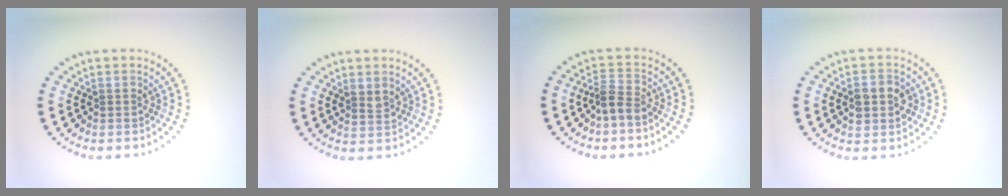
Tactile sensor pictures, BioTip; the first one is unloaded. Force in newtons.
{"total": 1.4, "press": 1.2, "slide": 0.6}
{"total": 2.2, "press": 1.7, "slide": 1.4}
{"total": 3.4, "press": 3.4, "slide": 0.1}